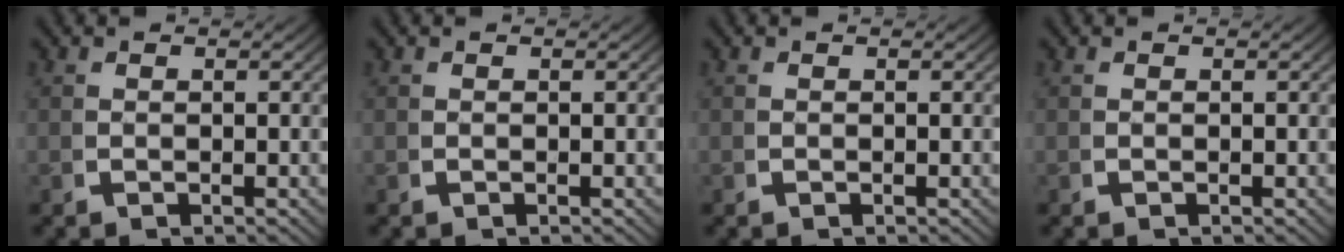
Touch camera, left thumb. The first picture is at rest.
{"total": 0.0}
{"total": 0.0}
{"total": 0.0}